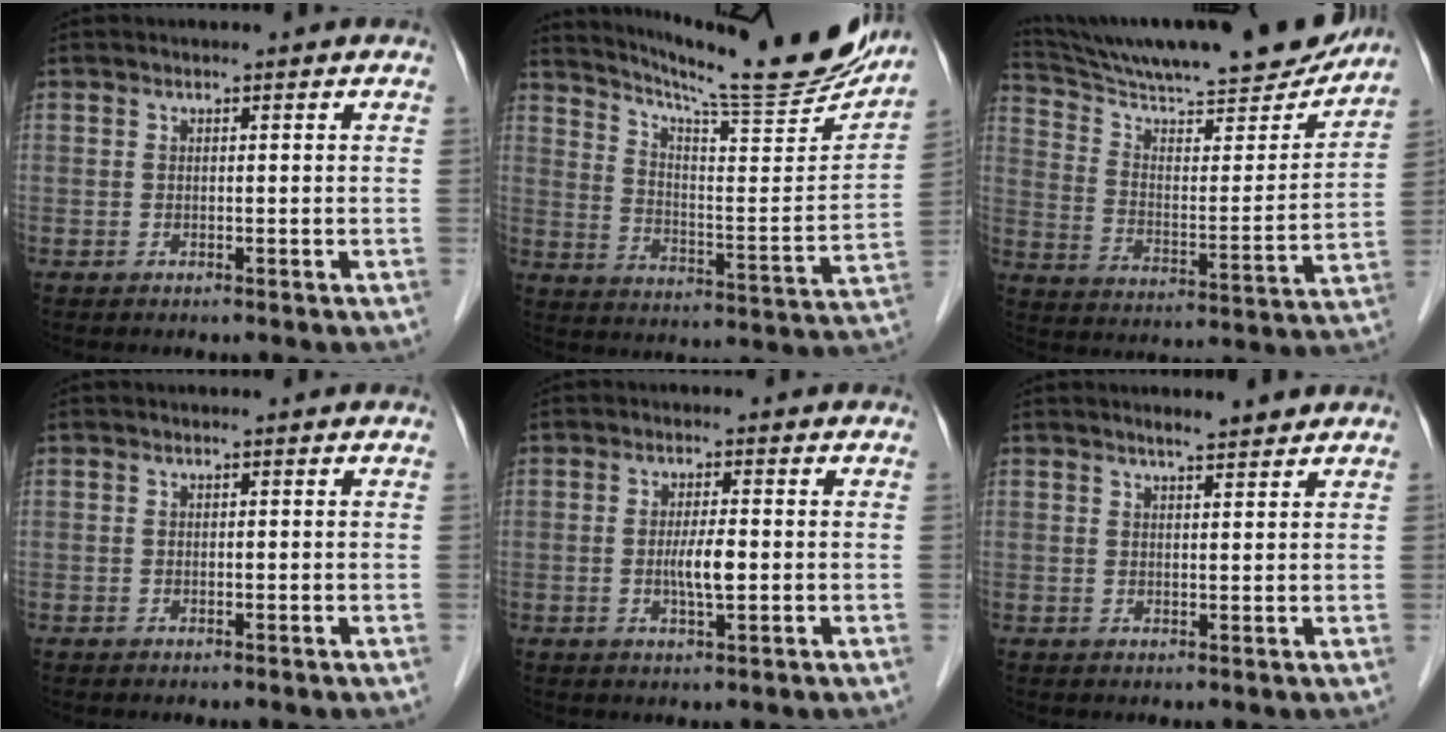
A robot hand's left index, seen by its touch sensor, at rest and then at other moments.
{"total": 23.6, "force": [21.4, 1.2, 9.9], "torque": [-0.157, -0.062, 0.295]}
{"total": 24.9, "force": [22.7, 2.4, 9.9], "torque": [-0.164, -0.036, 0.329]}
{"total": 0.0}
{"total": 3.7, "force": [-0.4, 0.5, 3.6], "torque": [-0.072, -0.004, -0.007]}
{"total": 3.2, "force": [2.8, 0.2, 1.5], "torque": [-0.027, 0.008, 0.045]}